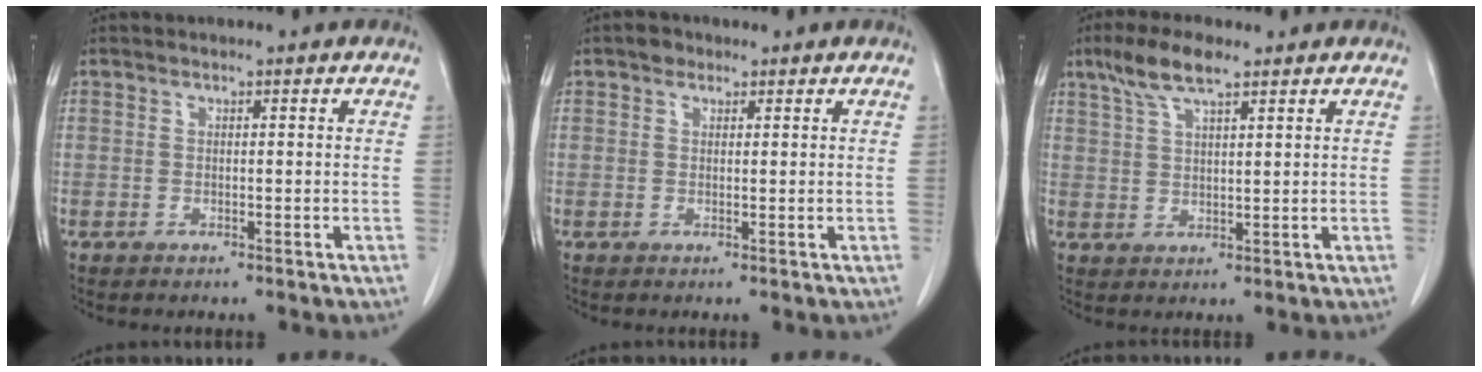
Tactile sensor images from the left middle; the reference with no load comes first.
{"total": 1.4, "force": [0.9, 1.0, 0.4], "torque": [-0.007, 0.004, 0.011]}
{"total": 6.3, "force": [4.3, 1.2, 4.4], "torque": [-0.100, 0.014, 0.084]}